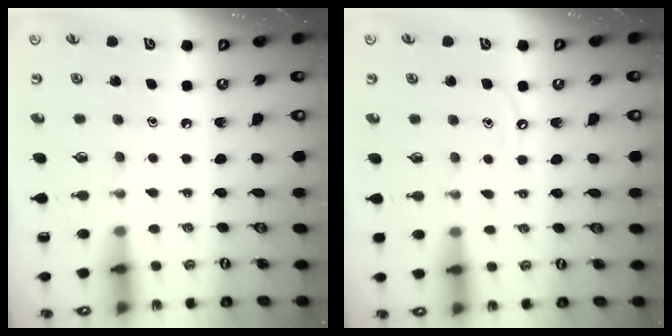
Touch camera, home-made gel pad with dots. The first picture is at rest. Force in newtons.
{"total": 3.8, "press": 3.8, "slide": 0.3}